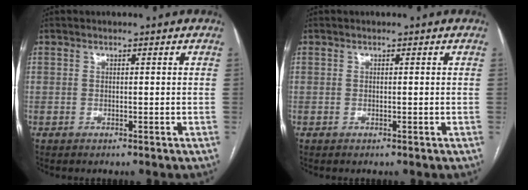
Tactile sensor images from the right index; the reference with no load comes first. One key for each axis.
{"total": 0.0}